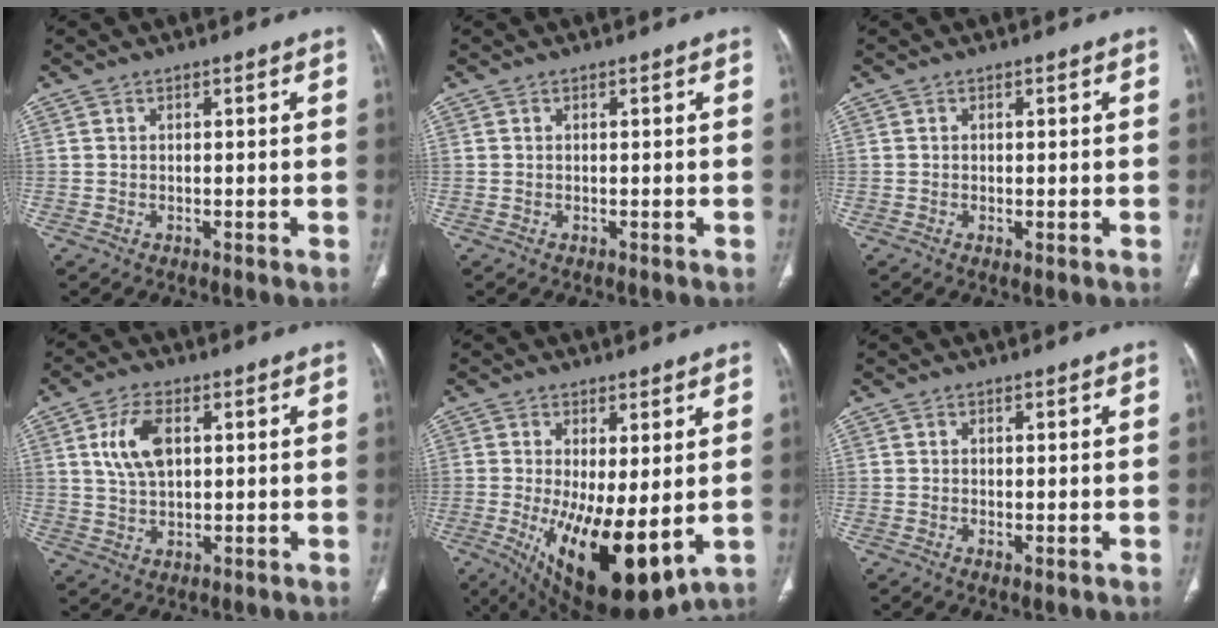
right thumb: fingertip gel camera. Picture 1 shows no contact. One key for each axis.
{"total": 0.0}
{"total": 0.7, "fx": -0.2, "fy": 0.2, "fz": 0.7, "tx": -0.018, "ty": -0.006, "tz": -0.003}
{"total": 7.9, "fx": 2.2, "fy": 4.3, "fz": 6.2, "tx": -0.123, "ty": -0.003, "tz": 0.045}
{"total": 16.9, "fx": -2.6, "fy": 6.5, "fz": 15.4, "tx": -0.260, "ty": -0.037, "tz": -0.016}
{"total": 1.0, "fx": -0.3, "fy": 0.3, "fz": 0.9, "tx": -0.023, "ty": -0.007, "tz": -0.004}